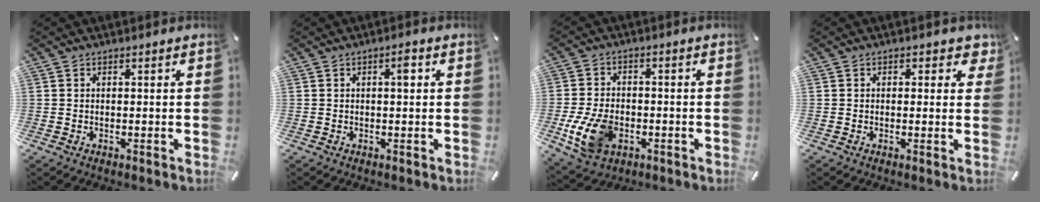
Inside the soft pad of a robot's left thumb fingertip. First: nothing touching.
{"total": 2.6, "force": [0.6, 0.9, 2.4], "torque": [-0.033, 0.004, 0.003]}
{"total": 11.6, "force": [-3.5, 7.9, 7.7], "torque": [-0.160, 0.004, -0.060]}
{"total": 2.5, "force": [0.8, 1.6, 1.7], "torque": [-0.003, -0.004, 0.006]}